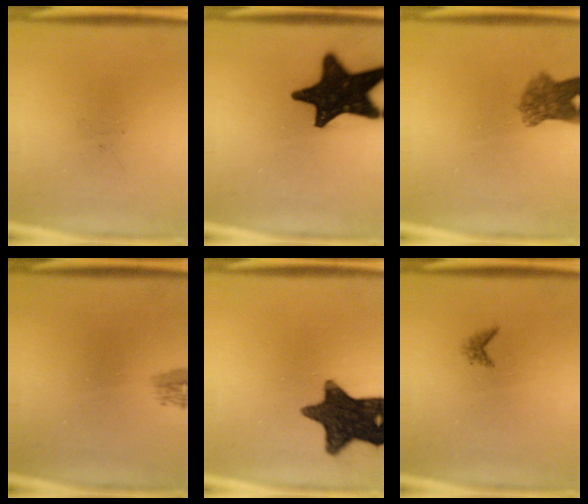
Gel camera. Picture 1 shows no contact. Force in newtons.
{"total": 18.9}
{"total": 5.4}
{"total": 1.3}
{"total": 15.3}
{"total": 0.9}